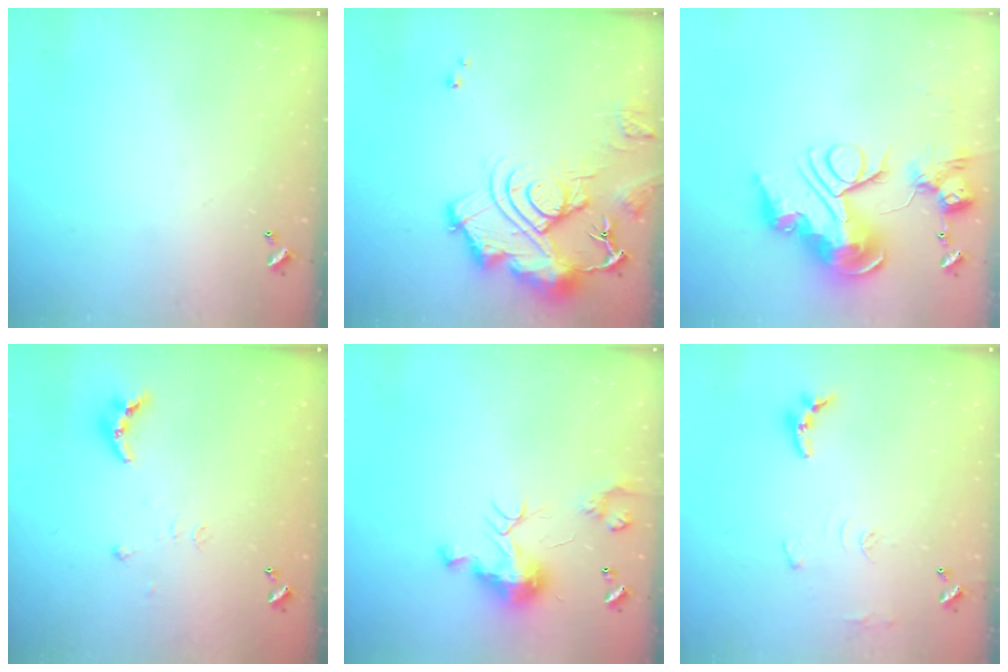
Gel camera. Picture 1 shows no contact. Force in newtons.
{"total": 16.2, "press": 16.1, "slide": 1.7}
{"total": 0.7, "press": 0.7, "slide": 0.0}
{"total": 7.7, "press": 7.6, "slide": 0.6}
{"total": 9.7, "press": 9.7, "slide": 0.8}
{"total": 8.7, "press": 8.7, "slide": 0.6}